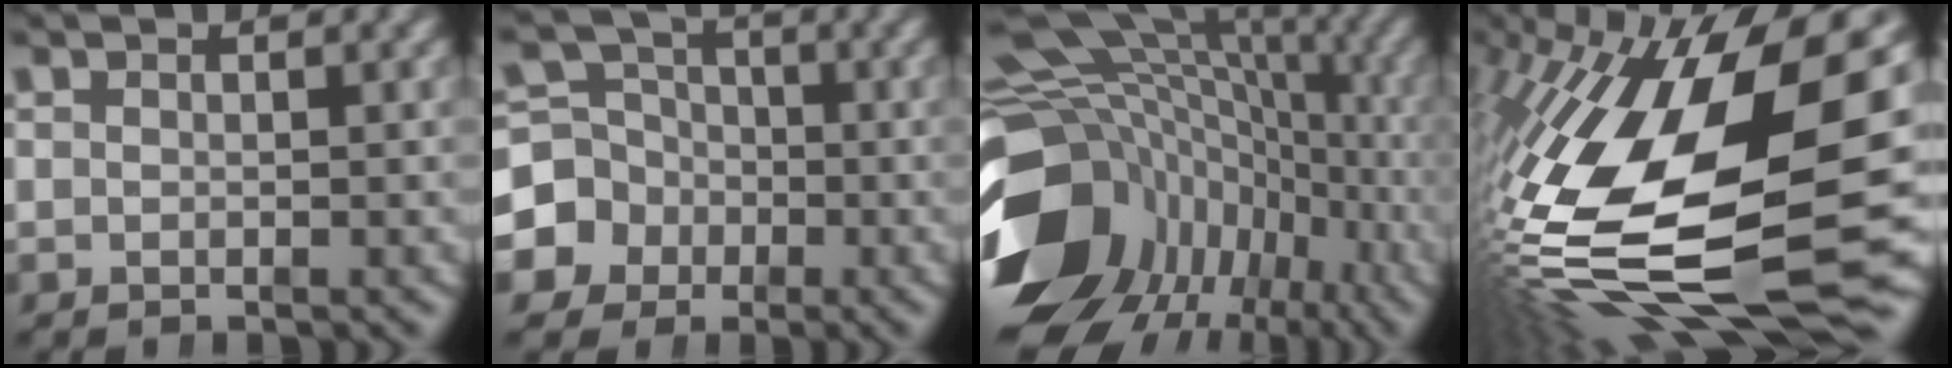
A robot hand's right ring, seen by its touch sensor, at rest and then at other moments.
{"total": 10.0, "force": [-2.2, 9.2, 3.2], "torque": [-0.079, -0.040, -0.039]}
{"total": 17.4, "force": [-4.3, 12.7, 11.2], "torque": [-0.161, -0.047, -0.054]}
{"total": 20.1, "force": [-2.4, 9.4, 17.6], "torque": [-0.315, -0.032, -0.012]}